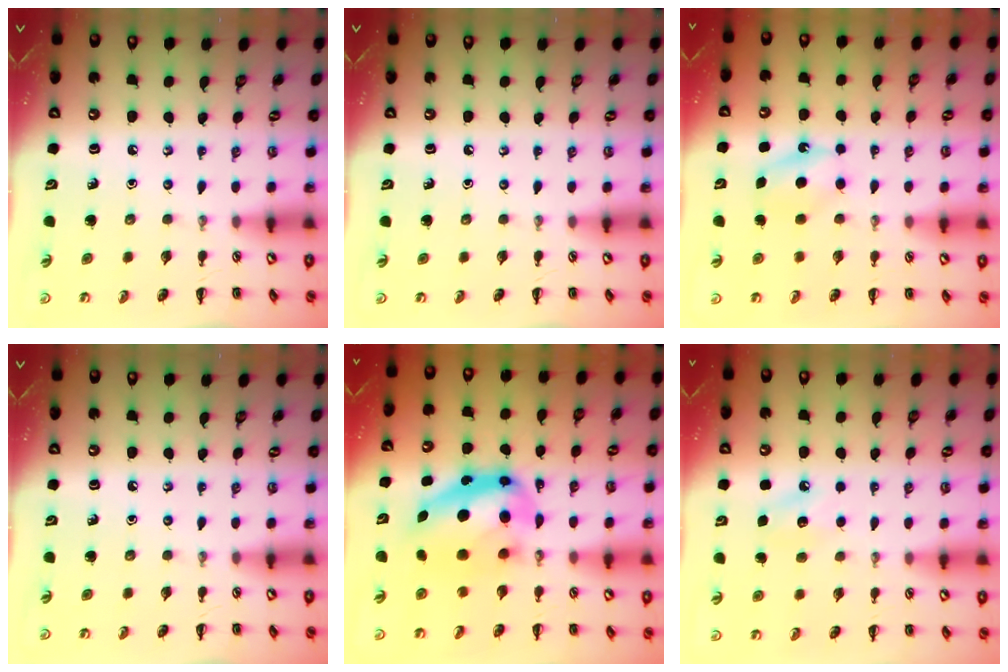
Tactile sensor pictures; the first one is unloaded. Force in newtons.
{"total": 0.0}
{"total": 5.7, "press": 5.5, "slide": 1.5}
{"total": 0.0}
{"total": 12.3, "press": 12.0, "slide": 2.8}
{"total": 7.0, "press": 6.8, "slide": 1.8}